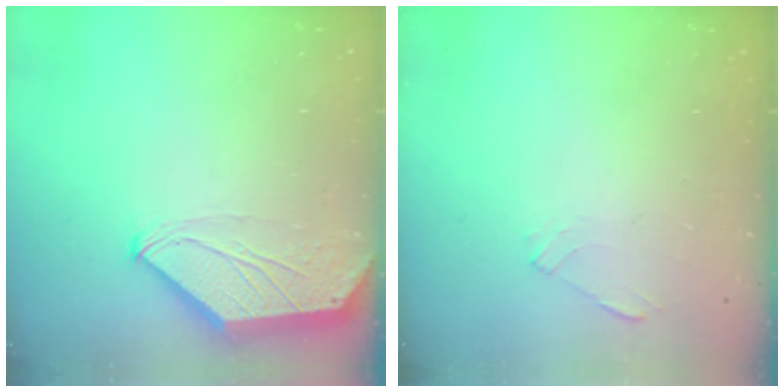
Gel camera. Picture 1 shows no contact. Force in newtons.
{"total": 0.6, "press": 0.5, "slide": 0.2}